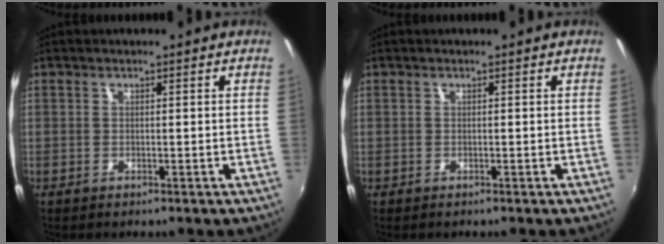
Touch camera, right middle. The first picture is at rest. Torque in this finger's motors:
{"motor_torque": [0.01, -0.02, -0.01, 0.00]}